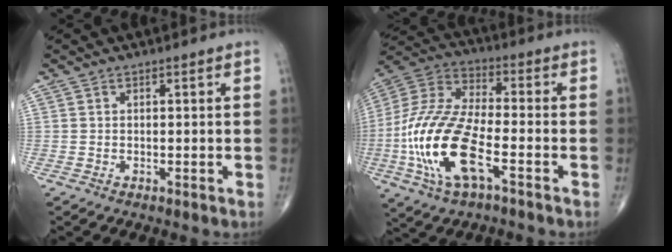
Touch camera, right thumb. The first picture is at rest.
{"total": 19.6, "force": [-6.0, 7.8, 16.9], "torque": [-0.367, 0.023, -0.111]}